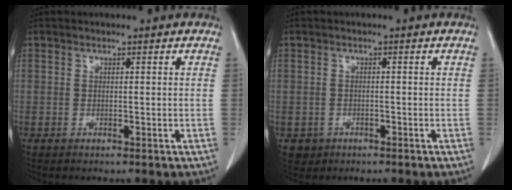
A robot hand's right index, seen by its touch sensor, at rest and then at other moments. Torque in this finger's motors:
{"motor_torque": [-0.13, 0.03, -0.16, -0.07]}